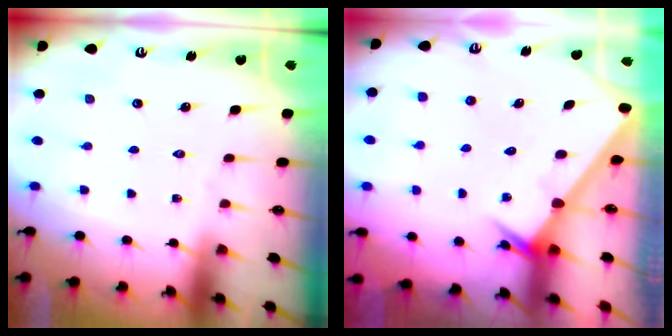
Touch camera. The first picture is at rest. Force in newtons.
{"total": 2.7, "press": 2.7, "slide": 0.1}